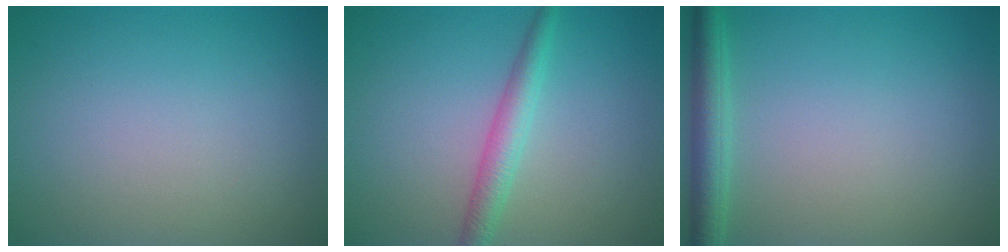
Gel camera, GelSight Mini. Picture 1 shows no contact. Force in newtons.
{"total": 2.6, "press": 2.6, "slide": 0.0}
{"total": 3.0, "press": 3.0, "slide": 0.1}